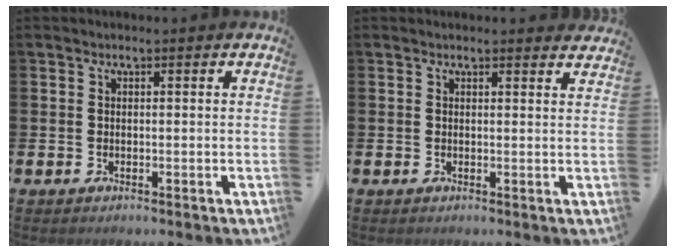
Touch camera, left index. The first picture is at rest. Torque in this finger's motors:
{"motor_torque": [0.60, -1.31, 0.01, 0.02]}